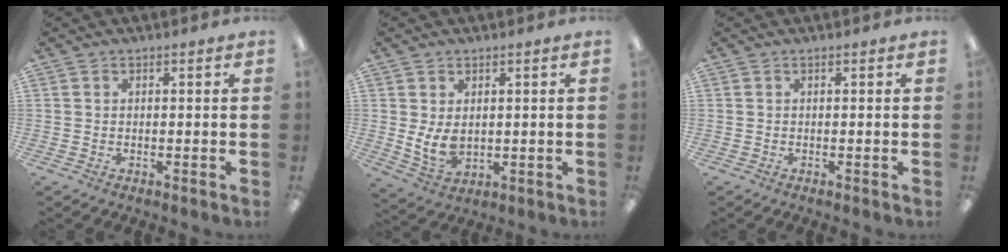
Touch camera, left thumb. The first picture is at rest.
{"total": 7.0, "force": [0.6, 4.6, 5.2], "torque": [-0.101, -0.008, 0.011]}
{"total": 0.0}